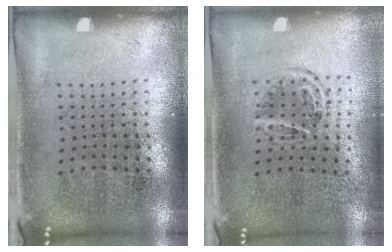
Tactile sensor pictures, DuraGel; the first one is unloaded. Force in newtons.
{"total": 1.1, "press": 1.0, "slide": 0.4}